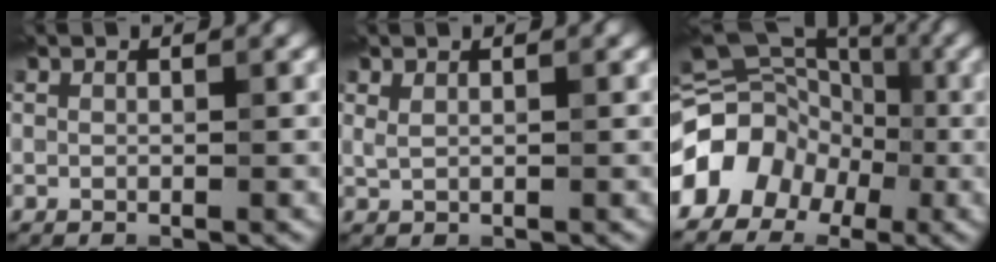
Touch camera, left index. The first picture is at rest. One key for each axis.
{"total": 0.7, "fx": 0.4, "fy": 0.3, "fz": 0.5, "tx": -0.014, "ty": -0.001, "tz": 0.013}
{"total": 11.8, "fx": -4.5, "fy": 9.9, "fz": 4.5, "tx": -0.085, "ty": -0.008, "tz": -0.100}